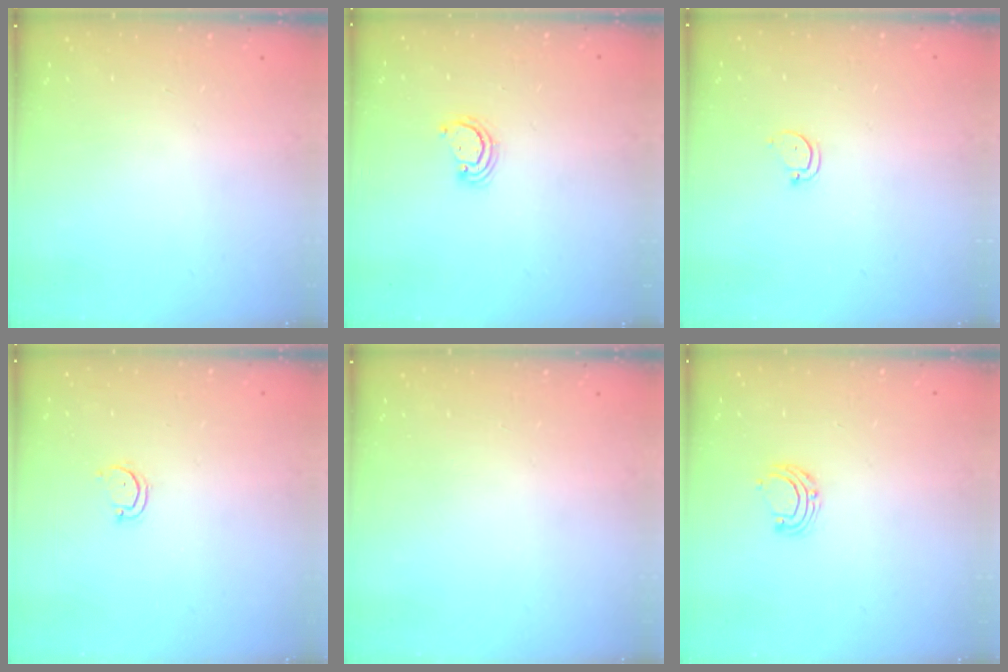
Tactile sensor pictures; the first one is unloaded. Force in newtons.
{"total": 2.6, "press": 2.6, "slide": 0.3}
{"total": 2.9, "press": 2.9, "slide": 0.2}
{"total": 2.6, "press": 2.6, "slide": 0.2}
{"total": 0.0}
{"total": 6.6, "press": 6.5, "slide": 0.7}